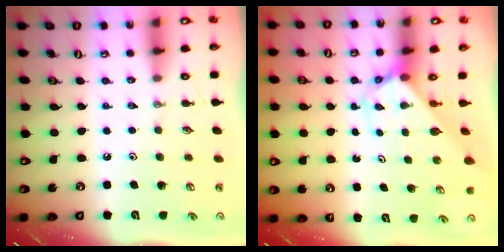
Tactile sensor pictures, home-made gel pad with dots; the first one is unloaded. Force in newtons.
{"total": 2.5, "press": 2.5, "slide": 0.2}